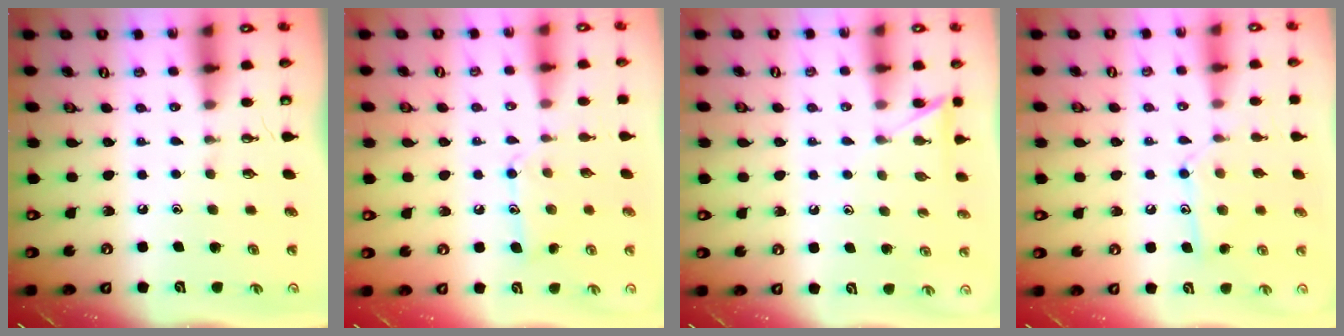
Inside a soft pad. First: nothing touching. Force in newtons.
{"total": 9.7, "press": 9.7, "slide": 0.5}
{"total": 5.4, "press": 5.3, "slide": 0.6}
{"total": 11.7, "press": 11.7, "slide": 0.6}